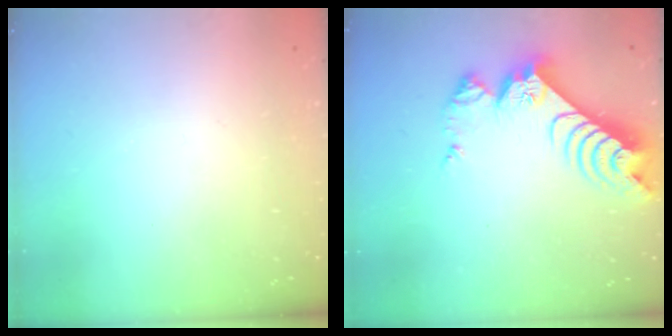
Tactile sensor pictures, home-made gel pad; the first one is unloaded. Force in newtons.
{"total": 11.0, "press": 11.0, "slide": 1.0}